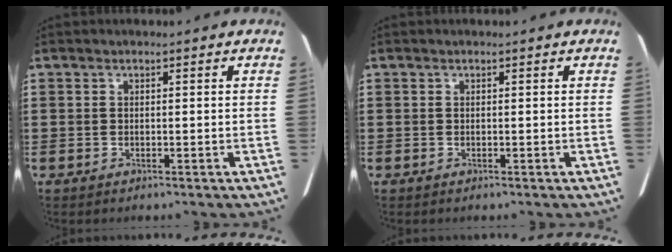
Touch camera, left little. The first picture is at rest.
{"total": 0.0}